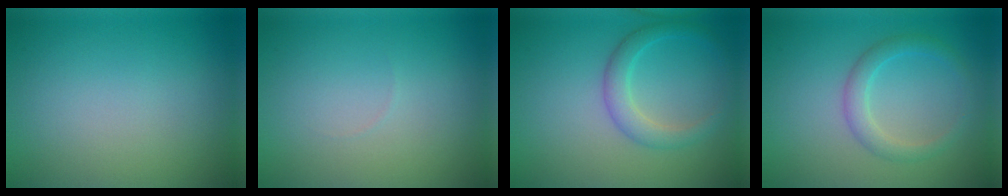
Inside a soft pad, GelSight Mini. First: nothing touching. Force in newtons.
{"total": 0.0}
{"total": 2.6, "press": 2.6, "slide": 0.1}
{"total": 2.4, "press": 2.4, "slide": 0.0}